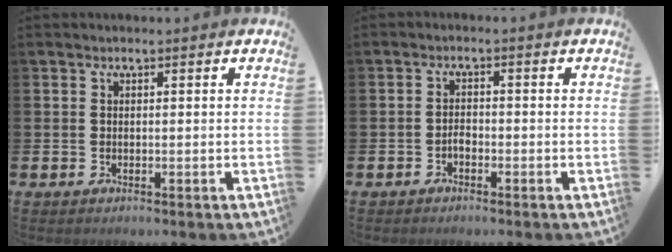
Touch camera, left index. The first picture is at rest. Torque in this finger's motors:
{"motor_torque": [0.29, 0.21, 0.11, 0.04]}